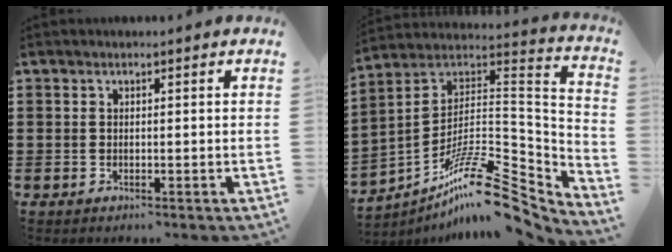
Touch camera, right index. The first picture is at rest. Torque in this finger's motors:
{"motor_torque": [-0.16, -0.06, -0.67, -0.09]}